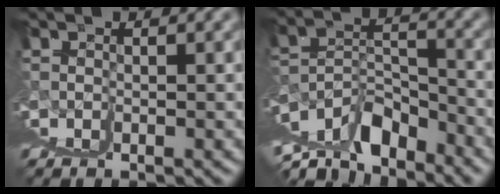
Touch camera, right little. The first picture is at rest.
{"total": 4.2, "force": [0.5, -1.8, 3.8], "torque": [-0.034, 0.027, 0.018]}